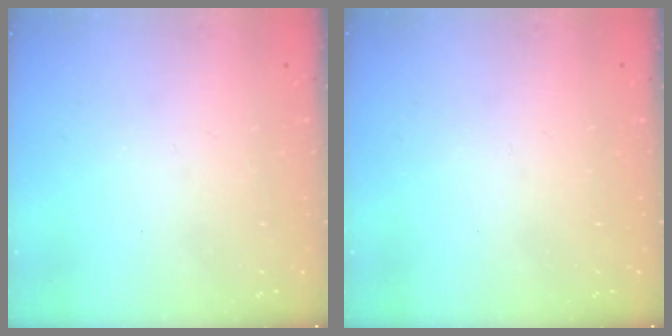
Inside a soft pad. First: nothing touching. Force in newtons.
{"total": 0.0}